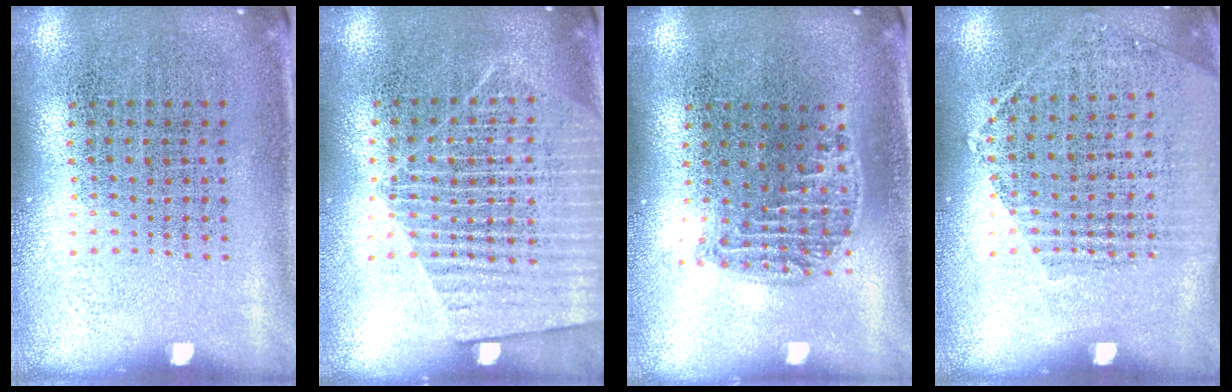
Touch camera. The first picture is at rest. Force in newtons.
{"total": 1.7, "press": 1.5, "slide": 0.8}
{"total": 1.2, "press": 1.1, "slide": 0.5}
{"total": 1.2, "press": 1.1, "slide": 0.5}